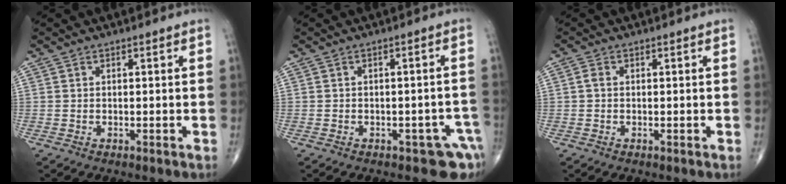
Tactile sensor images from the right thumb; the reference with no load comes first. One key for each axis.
{"total": 5.2, "fx": -3.1, "fy": 2.9, "fz": 3.0, "tx": -0.010, "ty": 0.024, "tz": -0.036}
{"total": 1.0, "fx": 0.0, "fy": 0.7, "fz": 0.7, "tx": -0.012, "ty": 0.001, "tz": -0.003}